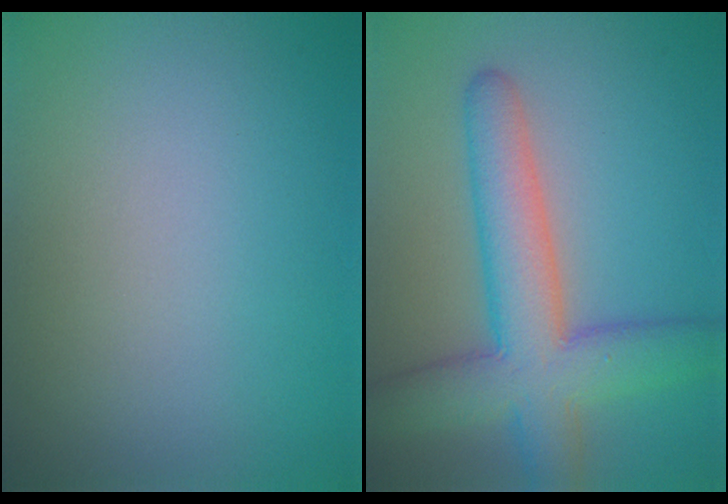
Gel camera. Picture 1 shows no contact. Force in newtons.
{"total": 7.9, "press": 7.9, "slide": 0.4}